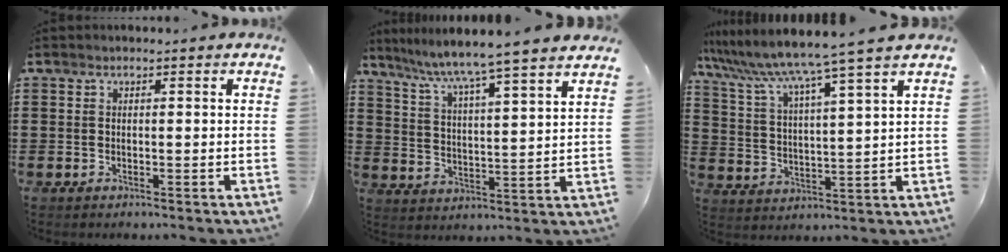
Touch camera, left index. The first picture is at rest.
{"total": 5.9, "force": [5.3, -1.4, 2.4], "torque": [-0.070, -0.043, 0.081]}
{"total": 7.0, "force": [6.2, -1.3, 3.1], "torque": [-0.086, -0.050, 0.098]}